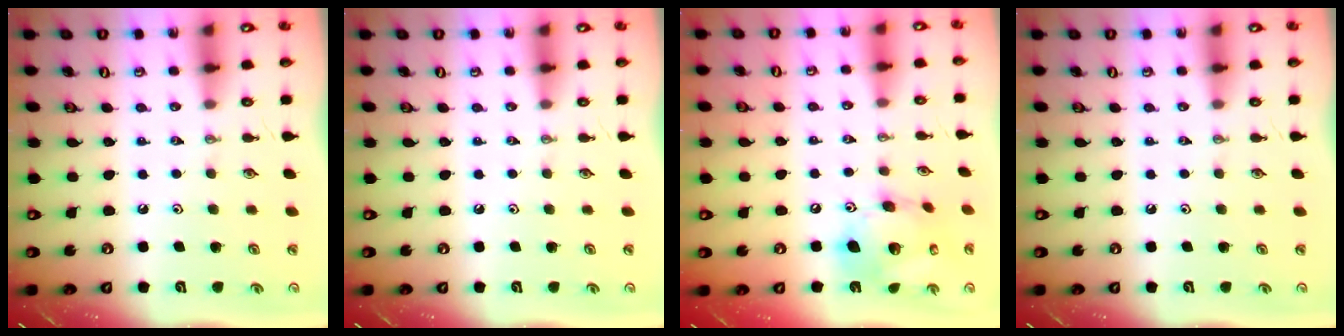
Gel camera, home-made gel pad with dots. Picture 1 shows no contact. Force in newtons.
{"total": 0.0}
{"total": 16.1, "press": 16.0, "slide": 1.9}
{"total": 0.0}